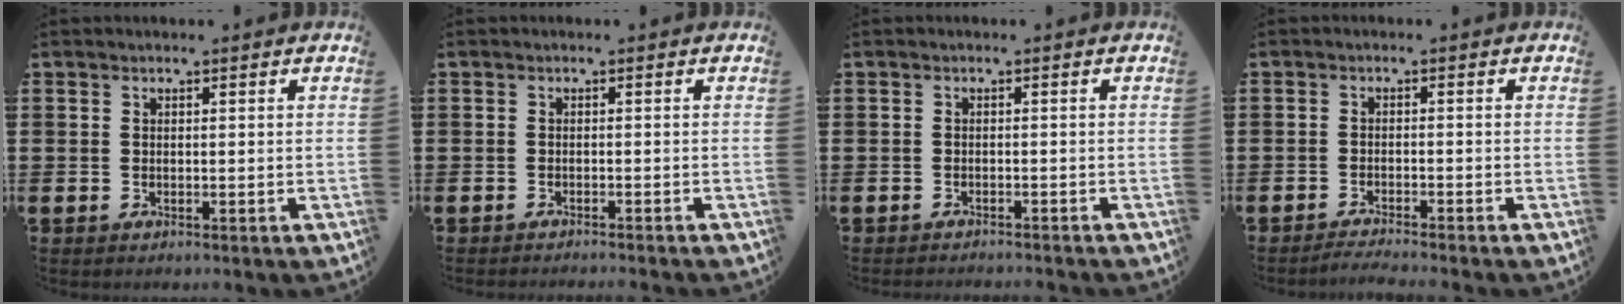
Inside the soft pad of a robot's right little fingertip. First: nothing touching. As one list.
[{"total": 0.7, "force": [-0.7, -0.2, 0.0], "torque": [0.001, -0.001, -0.014]}, {"total": 0.8, "force": [-0.8, -0.1, 0.0], "torque": [0.001, -0.001, -0.017]}, {"total": 1.4, "force": [-1.3, -0.2, 0.3], "torque": [-0.005, 0.001, -0.025]}]